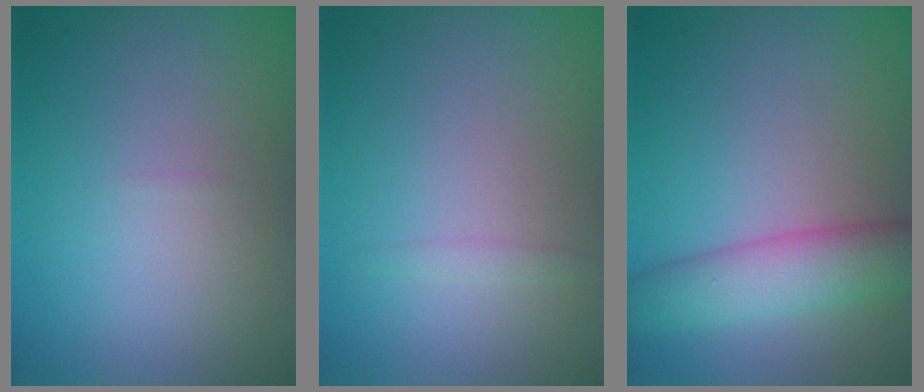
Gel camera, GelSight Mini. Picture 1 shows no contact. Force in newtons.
{"total": 0.8, "press": 0.8, "slide": 0.0}
{"total": 5.4, "press": 5.4, "slide": 0.2}